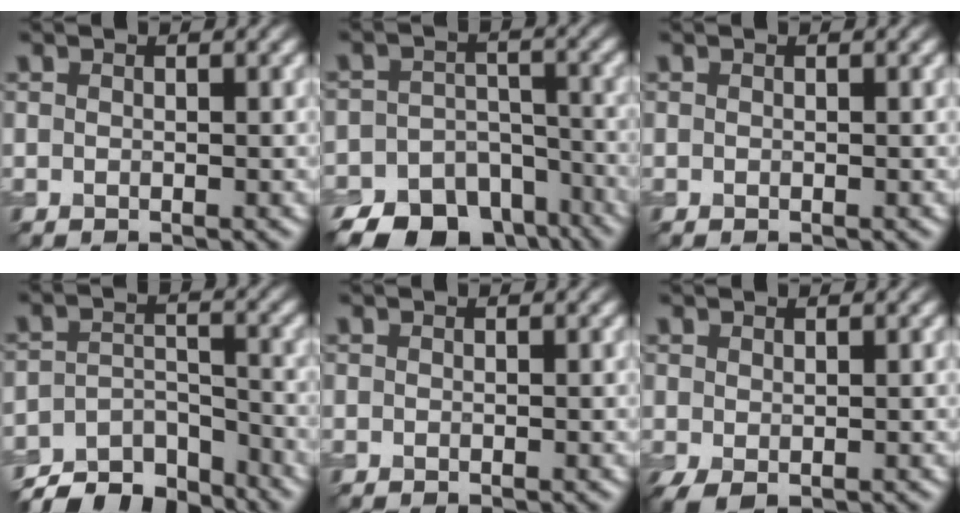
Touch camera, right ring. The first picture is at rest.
{"total": 13.4, "force": [-9.9, 8.2, 3.6], "torque": [-0.060, -0.035, -0.125]}
{"total": 0.0}
{"total": 7.1, "force": [-6.3, 2.4, 2.3], "torque": [-0.035, -0.008, -0.106]}
{"total": 0.0}
{"total": 1.2, "force": [0.0, 0.7, 1.0], "torque": [-0.026, -0.004, 0.003]}